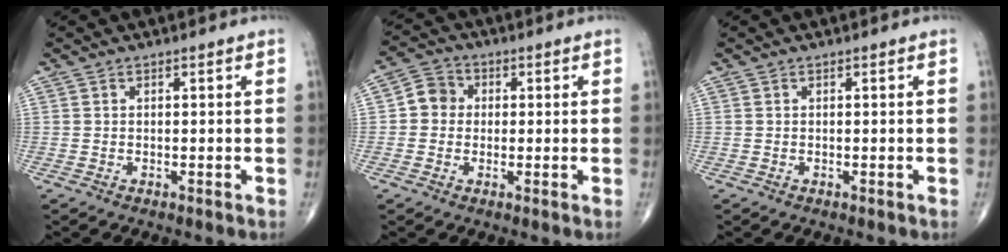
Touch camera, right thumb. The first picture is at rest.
{"total": 5.0, "force": [0.1, 4.6, 2.0], "torque": [-0.015, 0.011, -0.009]}
{"total": 0.0}